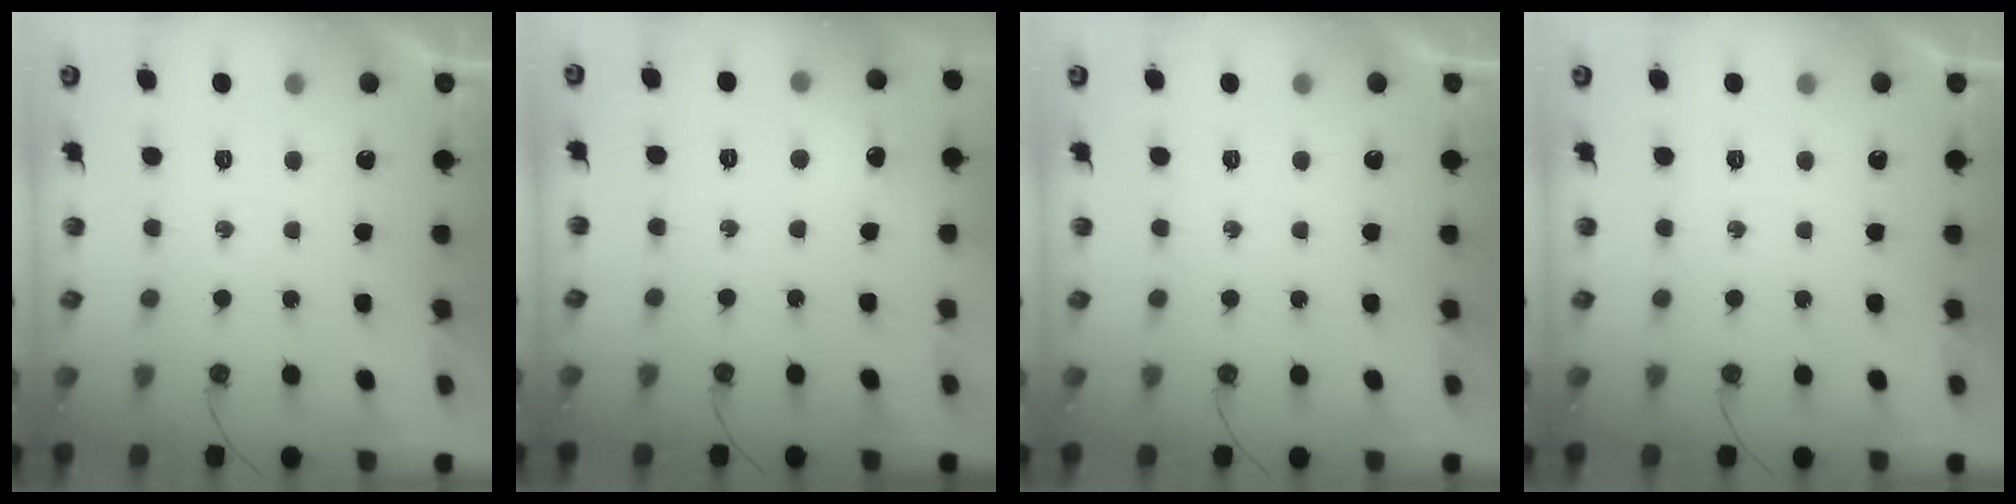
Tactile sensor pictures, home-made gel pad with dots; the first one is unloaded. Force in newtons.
{"total": 5.8, "press": 5.8, "slide": 0.8}
{"total": 0.0}
{"total": 0.0}